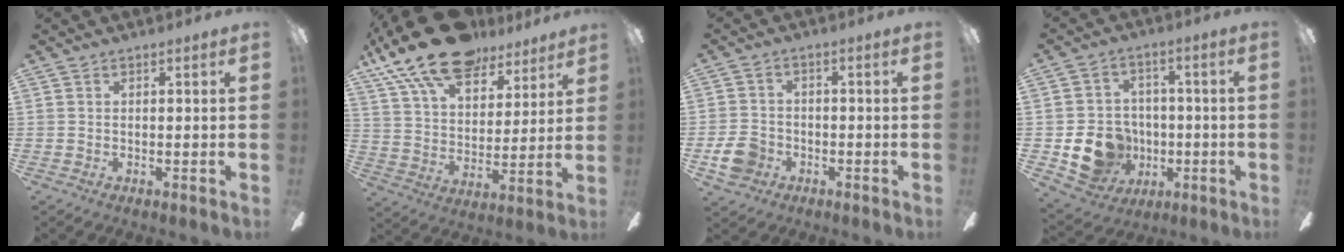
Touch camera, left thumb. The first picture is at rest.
{"total": 19.0, "force": [14.3, 8.0, 9.7], "torque": [-0.184, -0.085, 0.253]}
{"total": 6.7, "force": [-2.5, 5.3, 3.2], "torque": [-0.069, 0.014, -0.047]}
{"total": 13.4, "force": [-3.8, 11.5, 5.8], "torque": [-0.121, 0.024, -0.057]}